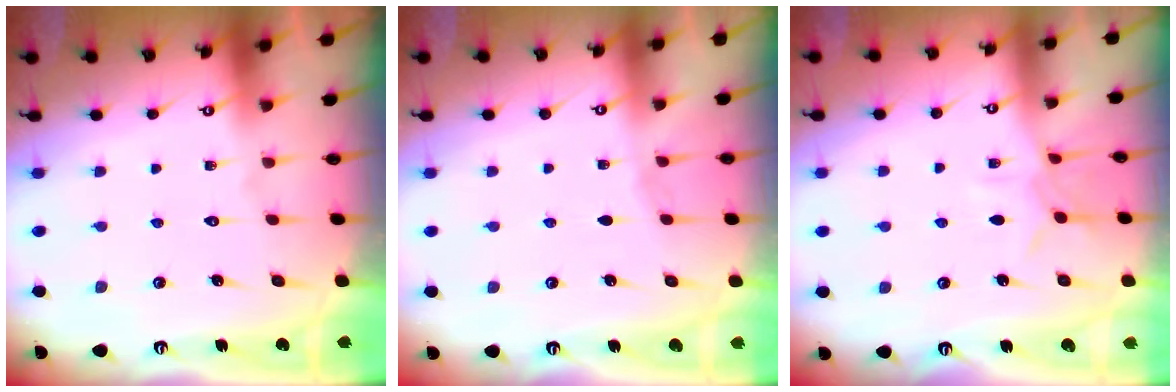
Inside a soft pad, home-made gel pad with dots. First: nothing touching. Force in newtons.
{"total": 2.9, "press": 2.9, "slide": 0.4}
{"total": 5.9, "press": 5.9, "slide": 0.5}